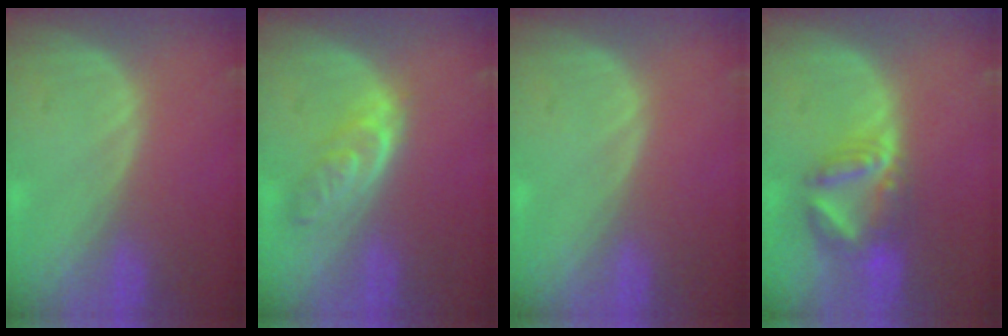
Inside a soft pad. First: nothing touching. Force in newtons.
{"total": 4.7, "press": 4.7, "slide": 0.7}
{"total": 0.0}
{"total": 6.6, "press": 6.4, "slide": 1.5}